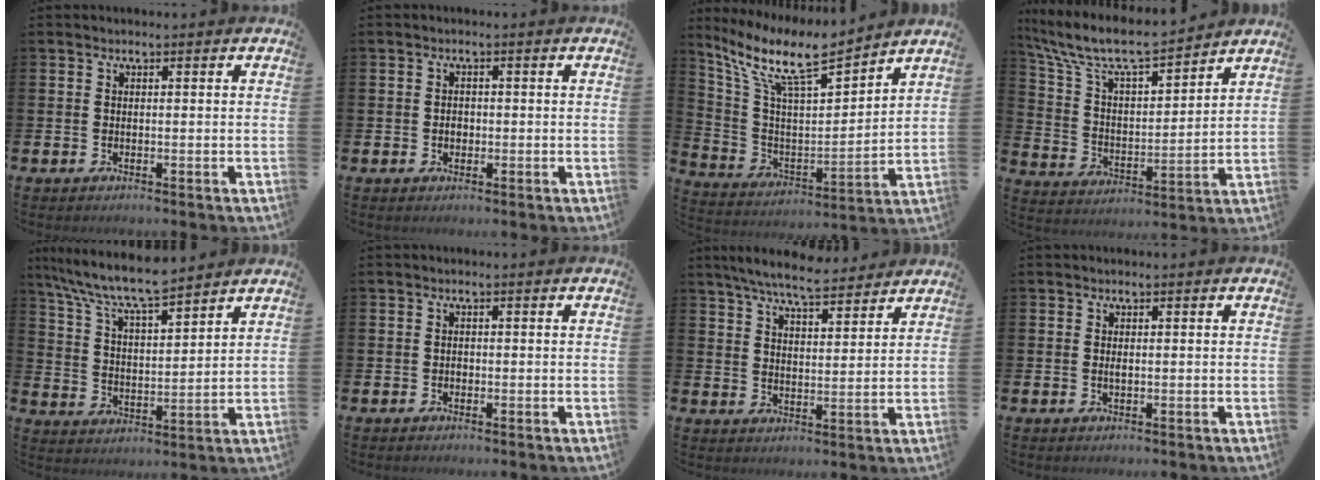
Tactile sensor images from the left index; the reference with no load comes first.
{"total": 1.4, "force": [-0.3, 1.1, 0.8], "torque": [-0.006, 0.005, -0.009]}
{"total": 11.2, "force": [9.3, 2.2, 5.9], "torque": [-0.147, -0.054, 0.158]}
{"total": 9.6, "force": [8.7, 1.8, 3.5], "torque": [-0.112, -0.058, 0.152]}
{"total": 8.4, "force": [7.6, 1.0, 3.3], "torque": [-0.096, -0.041, 0.136]}
{"total": 0.5, "force": [-0.3, 0.4, 0.1], "torque": [-0.010, 0.006, -0.006]}
{"total": 7.1, "force": [6.6, 1.0, 2.4], "torque": [-0.064, -0.030, 0.118]}
{"total": 0.6, "force": [0.0, 0.2, 0.6], "torque": [-0.011, -0.001, 0.000]}